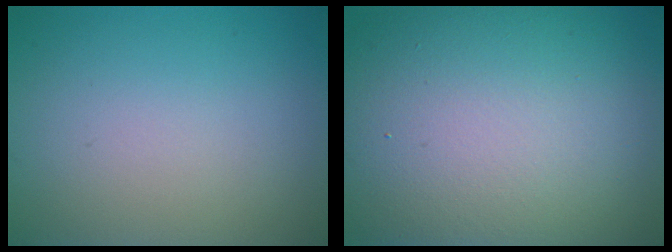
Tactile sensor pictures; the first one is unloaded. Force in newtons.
{"total": 16.9, "press": 16.9, "slide": 1.0}